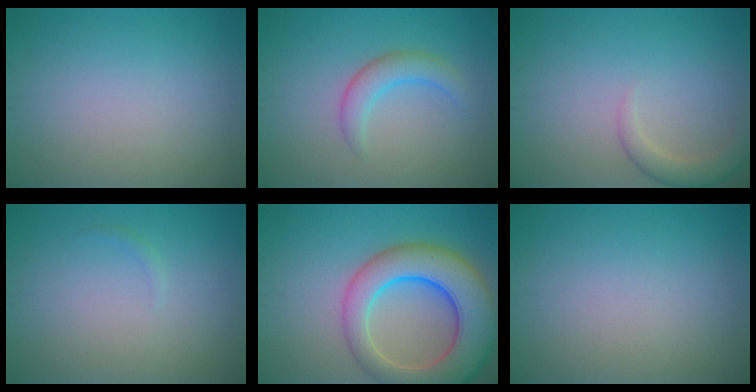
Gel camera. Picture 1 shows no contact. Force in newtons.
{"total": 2.8, "press": 2.8, "slide": 0.2}
{"total": 2.5, "press": 2.5, "slide": 0.2}
{"total": 0.5, "press": 0.5, "slide": 0.1}
{"total": 10.5, "press": 10.5, "slide": 0.5}
{"total": 0.0}